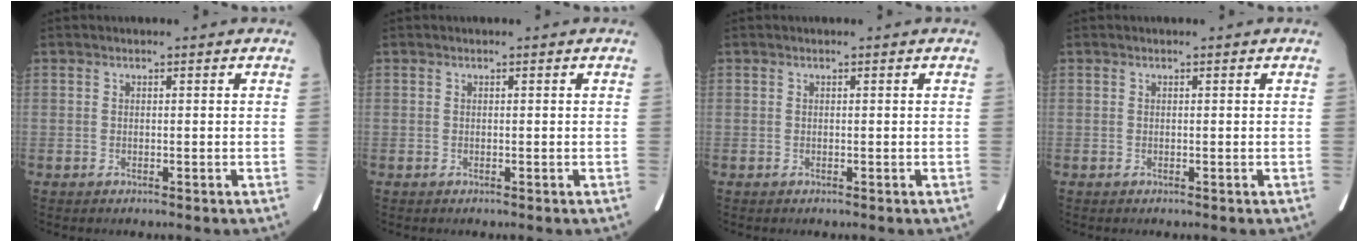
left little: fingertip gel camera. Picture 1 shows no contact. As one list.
[{"total": 0.0}, {"total": 0.0}, {"total": 0.0}]